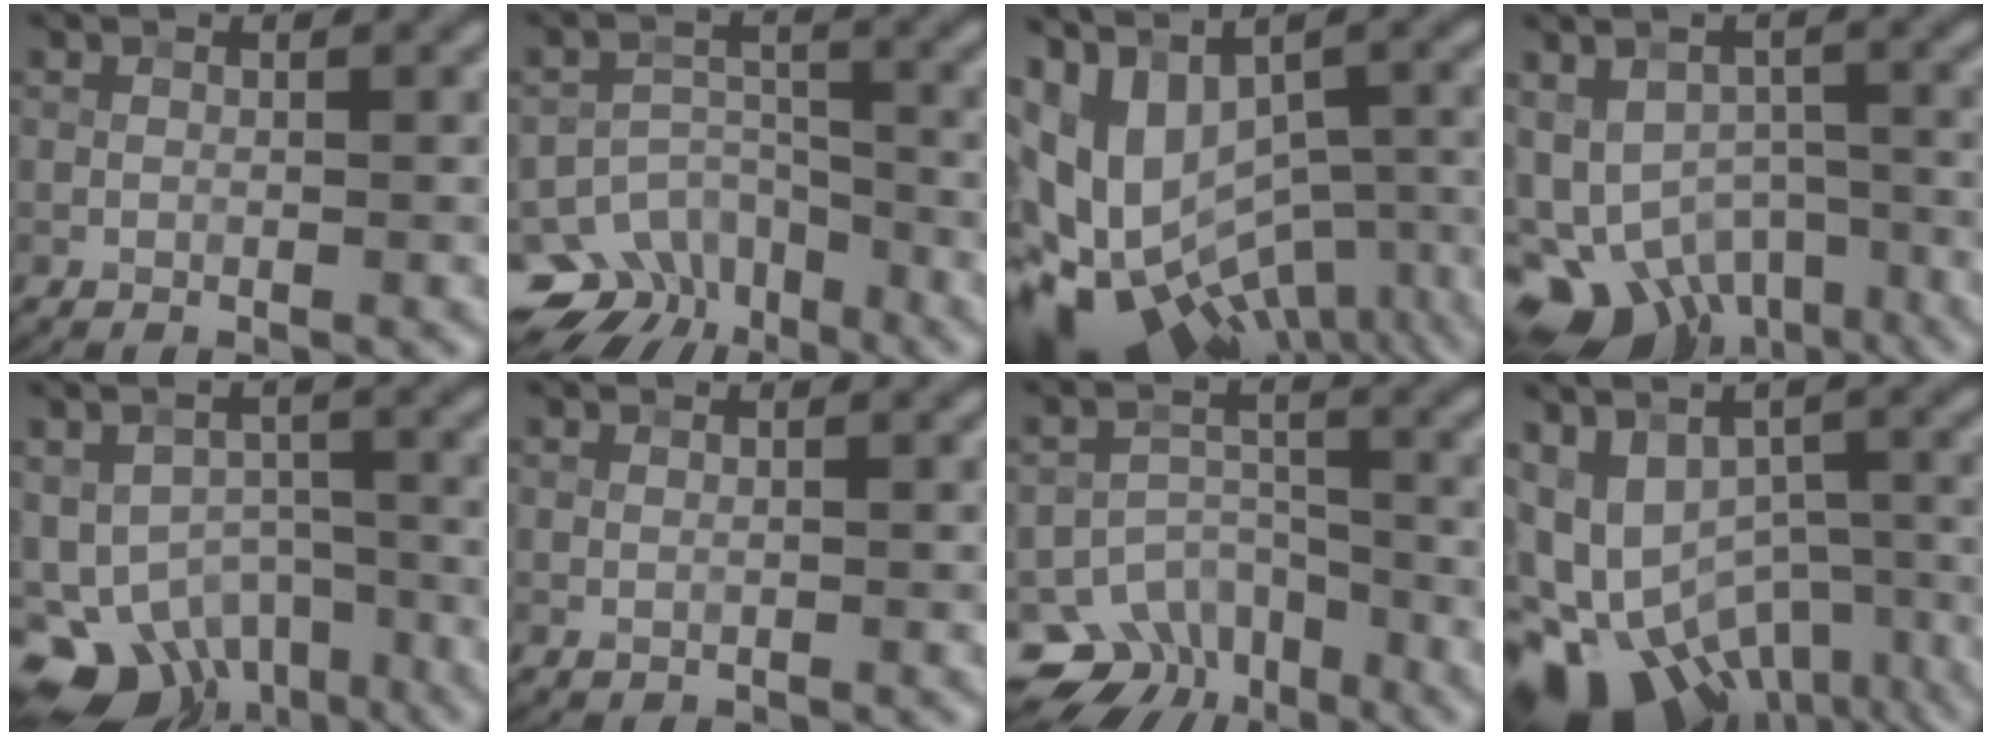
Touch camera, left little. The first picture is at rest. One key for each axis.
{"total": 9.2, "fx": -6.7, "fy": 5.8, "fz": 2.6, "tx": -0.036, "ty": -0.004, "tz": -0.101}
{"total": 14.6, "fx": -4.2, "fy": 8.9, "fz": 10.8, "tx": -0.194, "ty": -0.004, "tz": -0.013}
{"total": 11.1, "fx": -6.9, "fy": 7.0, "fz": 5.3, "tx": -0.084, "ty": -0.022, "tz": -0.084}
{"total": 10.1, "fx": -7.0, "fy": 5.9, "fz": 4.4, "tx": -0.065, "ty": -0.015, "tz": -0.099}
{"total": 0.0}
{"total": 9.3, "fx": -6.9, "fy": 5.8, "fz": 2.5, "tx": -0.032, "ty": -0.007, "tz": -0.100}
{"total": 14.6, "fx": -7.1, "fy": 9.5, "fz": 8.6, "tx": -0.148, "ty": -0.020, "tz": -0.067}